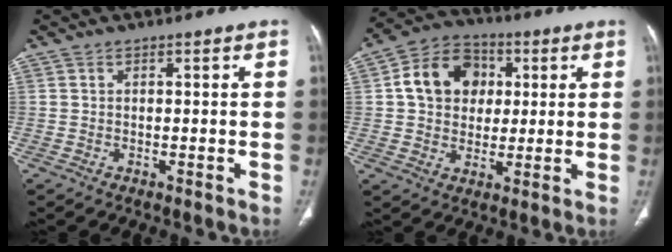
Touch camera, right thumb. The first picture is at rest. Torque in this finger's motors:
{"motor_torque": [-0.88, 1.40, 0.54, -0.43, 0.08]}